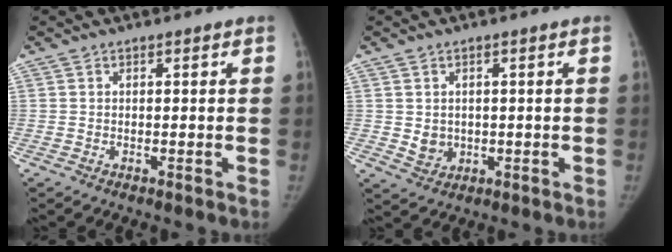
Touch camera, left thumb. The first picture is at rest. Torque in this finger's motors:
{"motor_torque": [0.39, 0.32, 0.29, -0.16, 0.05]}